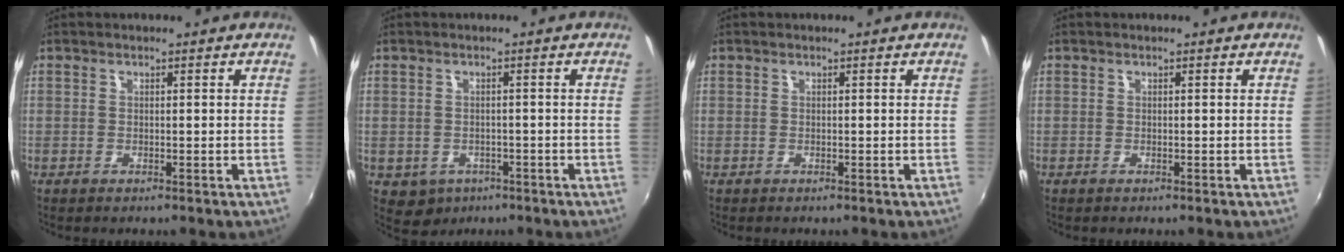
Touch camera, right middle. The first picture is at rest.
{"total": 4.3, "force": [-1.9, 3.6, 1.4], "torque": [-0.035, -0.006, -0.018]}
{"total": 0.0}
{"total": 0.0}